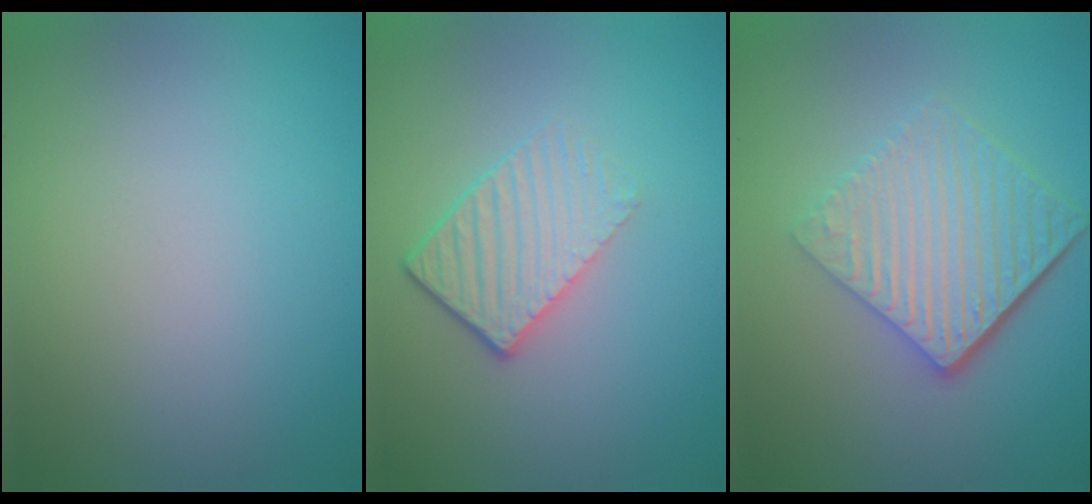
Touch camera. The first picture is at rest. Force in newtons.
{"total": 3.7, "press": 2.6, "slide": 2.6}
{"total": 6.2, "press": 4.1, "slide": 4.6}